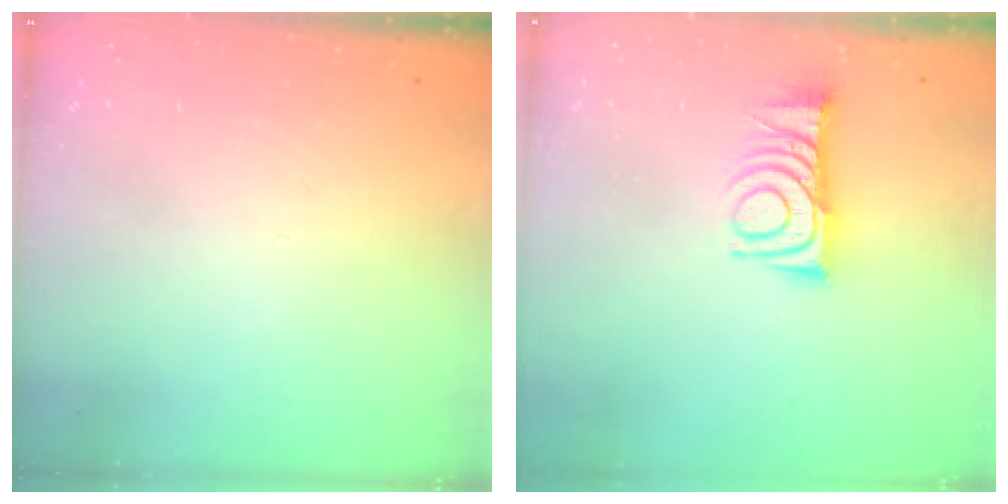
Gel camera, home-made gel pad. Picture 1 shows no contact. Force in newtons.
{"total": 9.9, "press": 9.9, "slide": 0.8}